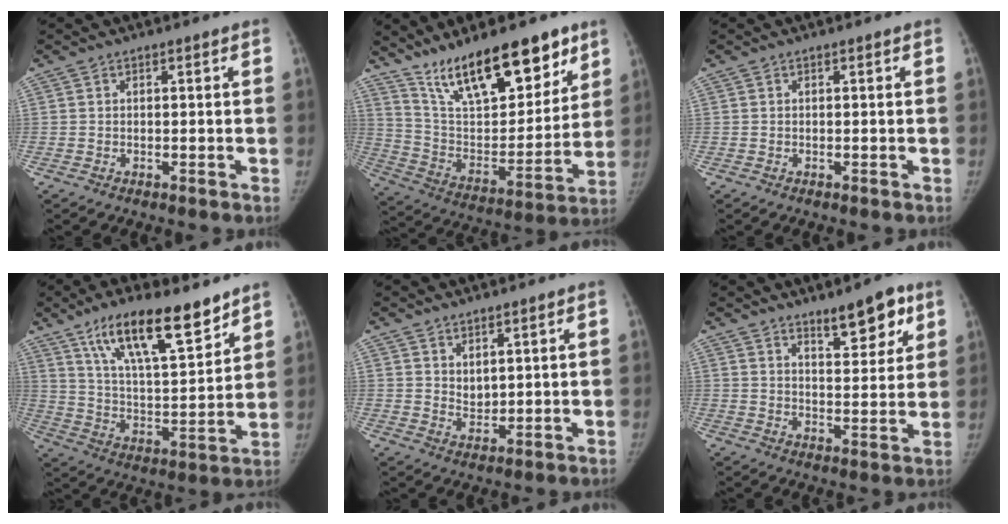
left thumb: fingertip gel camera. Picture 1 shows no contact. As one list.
[{"total": 23.4, "force": [16.1, 8.7, 14.6], "torque": [-0.188, -0.069, 0.279]}, {"total": 0.0}, {"total": 17.5, "force": [11.8, 4.9, 11.9], "torque": [-0.174, -0.060, 0.211]}, {"total": 3.3, "force": [2.0, 1.7, 2.0], "torque": [-0.024, -0.022, 0.044]}, {"total": 9.1, "force": [6.1, 3.1, 6.0], "torque": [-0.061, -0.038, 0.092]}]